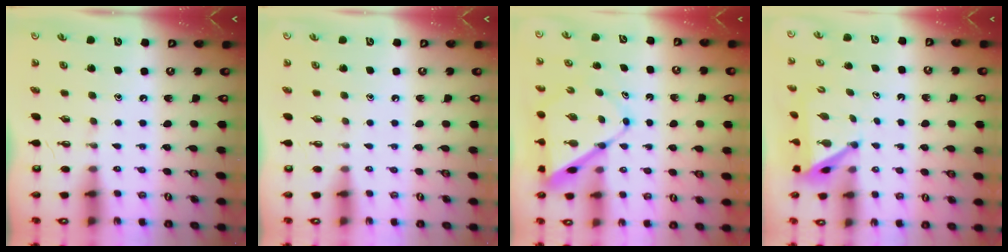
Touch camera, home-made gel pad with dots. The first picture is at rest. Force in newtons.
{"total": 0.0}
{"total": 9.6, "press": 9.6, "slide": 1.0}
{"total": 4.3, "press": 4.3, "slide": 0.4}